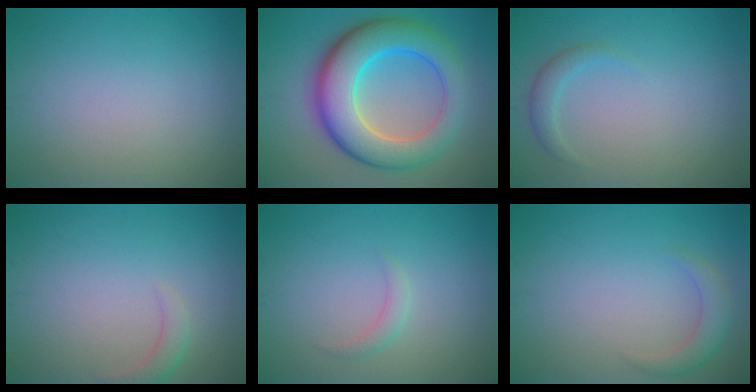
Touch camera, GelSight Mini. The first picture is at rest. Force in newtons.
{"total": 10.5, "press": 10.5, "slide": 0.1}
{"total": 1.5, "press": 1.5, "slide": 0.1}
{"total": 1.6, "press": 1.6, "slide": 0.3}
{"total": 1.1, "press": 1.1, "slide": 0.1}
{"total": 2.1, "press": 2.1, "slide": 0.2}